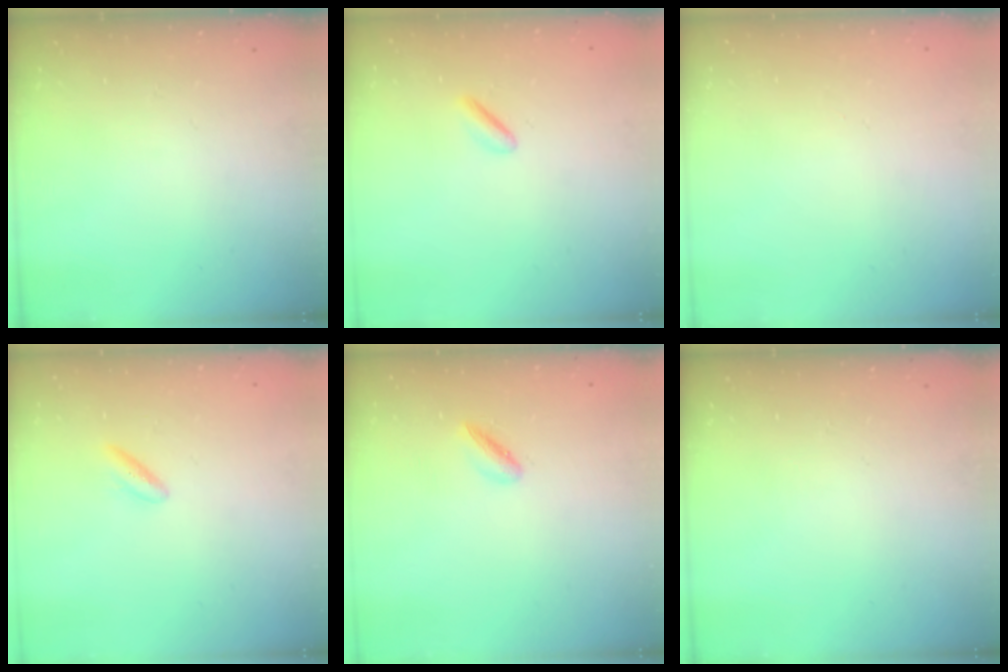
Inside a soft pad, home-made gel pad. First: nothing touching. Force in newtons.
{"total": 1.4, "press": 1.1, "slide": 0.9}
{"total": 2.0, "press": 2.0, "slide": 0.1}
{"total": 2.9, "press": 2.6, "slide": 1.4}
{"total": 3.2, "press": 3.1, "slide": 0.8}
{"total": 0.0}